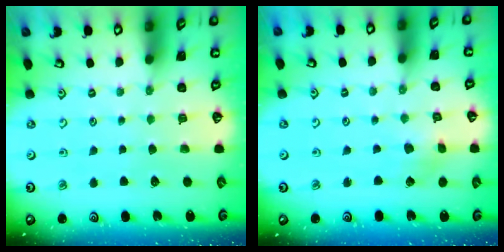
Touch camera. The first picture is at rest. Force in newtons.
{"total": 2.7, "press": 2.7, "slide": 0.1}